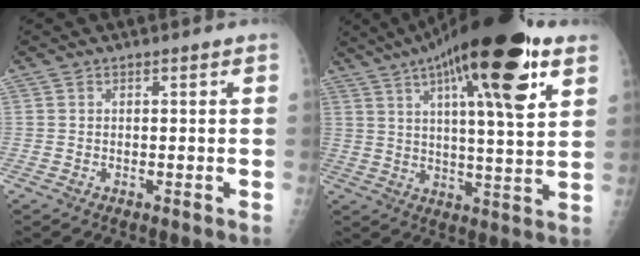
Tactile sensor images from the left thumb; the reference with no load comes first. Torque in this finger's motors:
{"motor_torque": [0.63, 0.86, 1.82, -0.93, 0.56]}